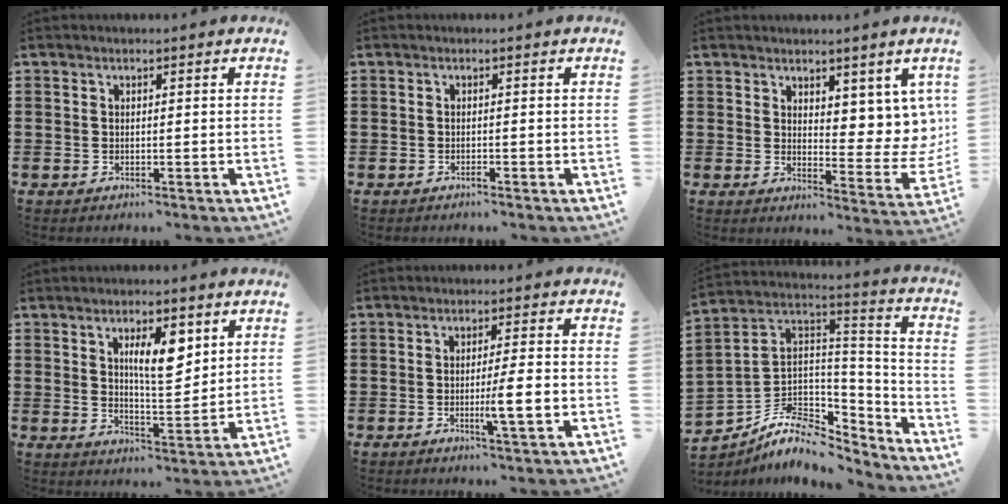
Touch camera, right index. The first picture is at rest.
{"total": 0.7, "force": [-0.5, 0.0, 0.4], "torque": [-0.010, -0.002, -0.009]}
{"total": 5.9, "force": [4.4, 3.5, 1.8], "torque": [-0.035, -0.025, 0.083]}
{"total": 7.6, "force": [3.2, 2.7, 6.3], "torque": [-0.099, -0.006, 0.048]}
{"total": 6.2, "force": [-1.5, 0.3, 6.0], "torque": [-0.098, -0.010, -0.026]}
{"total": 8.9, "force": [-6.1, 5.3, 3.9], "torque": [-0.087, 0.004, -0.111]}